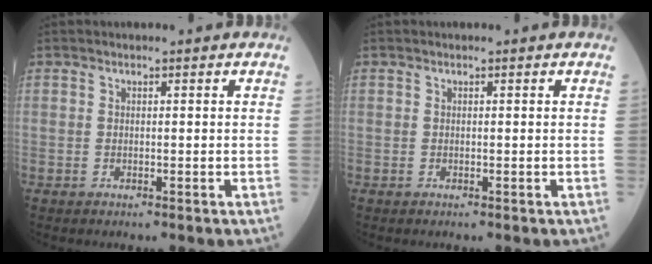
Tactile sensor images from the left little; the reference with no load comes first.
{"total": 0.0}